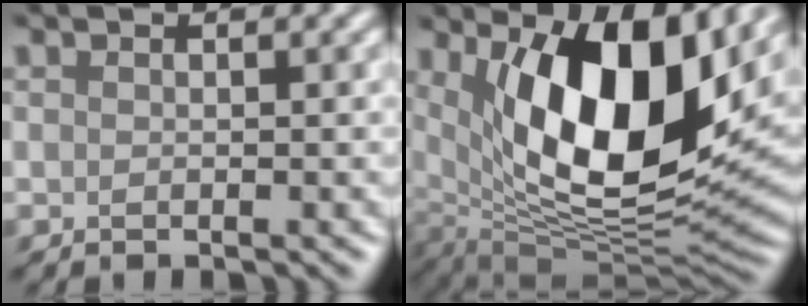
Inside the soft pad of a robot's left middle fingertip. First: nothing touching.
{"total": 13.6, "force": [4.3, 5.9, 11.5], "torque": [-0.178, -0.020, 0.076]}